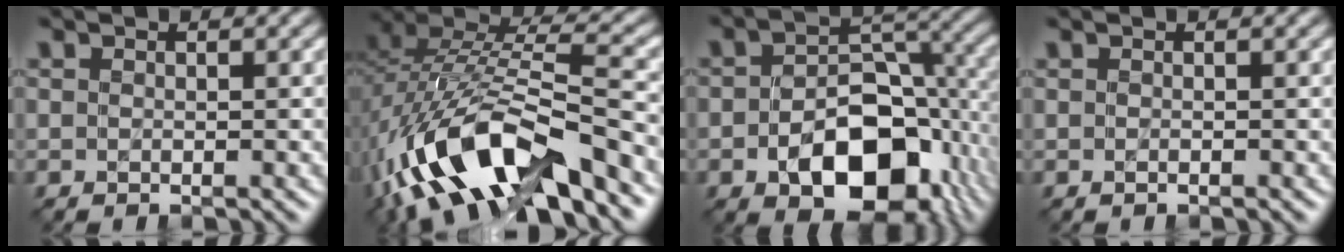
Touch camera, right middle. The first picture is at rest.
{"total": 14.9, "force": [-7.2, 5.6, 11.8], "torque": [-0.232, 0.004, -0.123]}
{"total": 11.4, "force": [-4.0, 6.6, 8.3], "torque": [-0.132, -0.013, -0.052]}
{"total": 0.8, "force": [-0.1, 0.3, 0.7], "torque": [-0.006, -0.002, -0.006]}